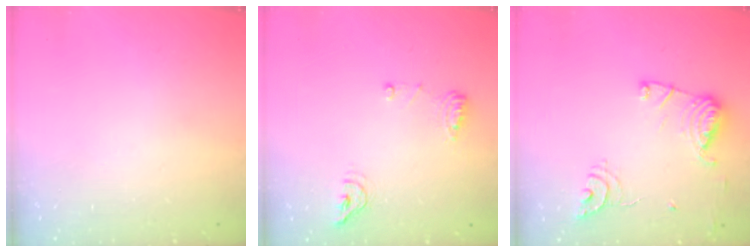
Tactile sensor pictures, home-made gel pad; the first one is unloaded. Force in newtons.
{"total": 8.2, "press": 8.1, "slide": 1.5}
{"total": 13.7, "press": 13.6, "slide": 1.5}